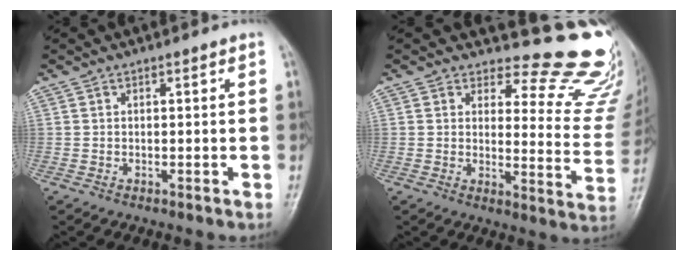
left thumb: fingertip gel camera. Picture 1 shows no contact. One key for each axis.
{"total": 16.3, "fx": 15.2, "fy": 4.4, "fz": 3.7, "tx": 0.005, "ty": -0.169, "tz": 0.157}